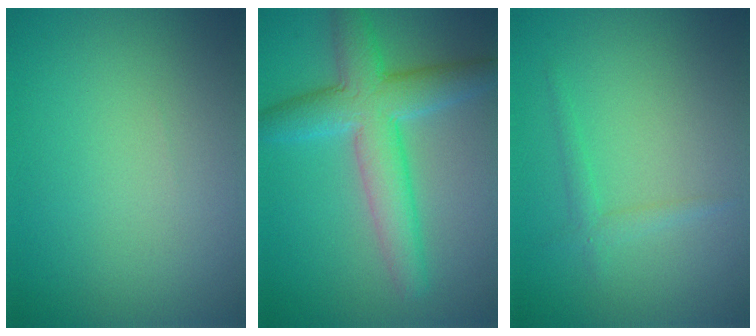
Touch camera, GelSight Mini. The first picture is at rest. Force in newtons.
{"total": 6.5, "press": 6.5, "slide": 0.2}
{"total": 1.2, "press": 1.2, "slide": 0.1}